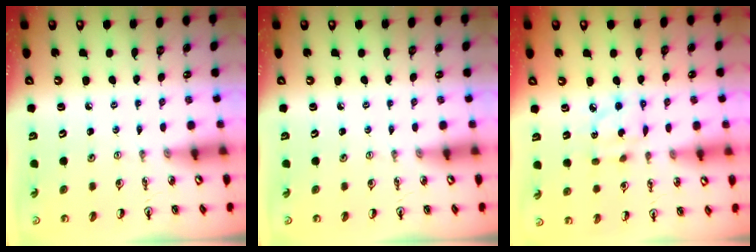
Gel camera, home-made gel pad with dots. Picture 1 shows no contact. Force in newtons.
{"total": 0.0}
{"total": 6.8, "press": 6.8, "slide": 0.1}